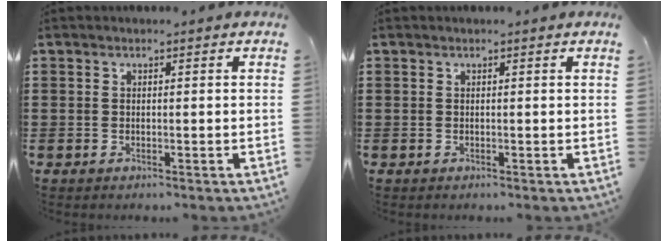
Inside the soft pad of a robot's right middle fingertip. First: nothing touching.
{"total": 0.0}